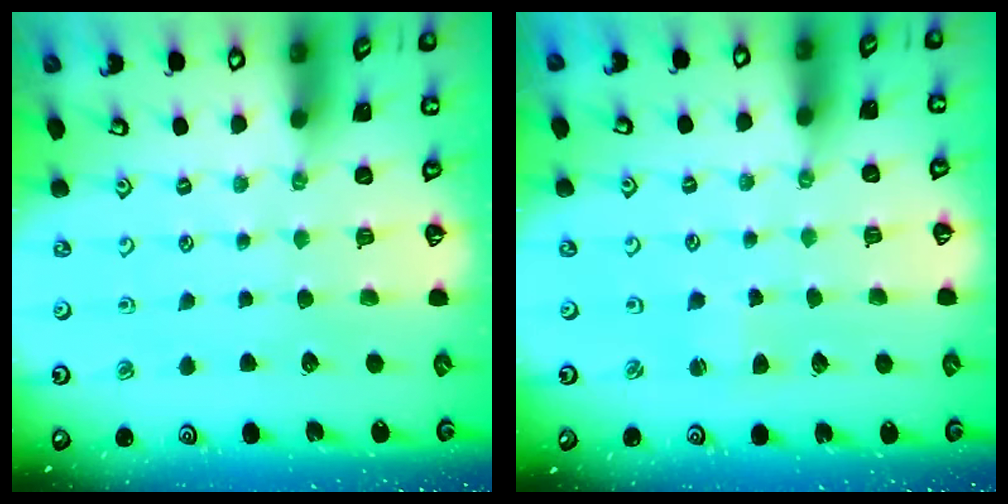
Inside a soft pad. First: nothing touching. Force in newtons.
{"total": 1.3, "press": 1.2, "slide": 0.2}